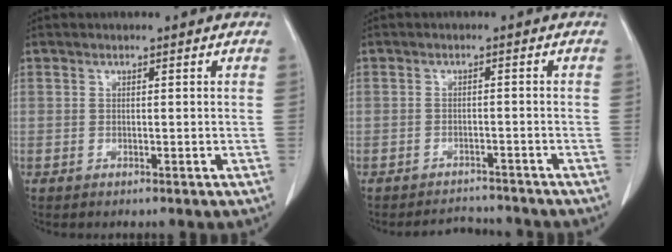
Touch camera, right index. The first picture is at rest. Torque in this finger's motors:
{"motor_torque": [-0.04, -0.03, -0.12, -0.04]}